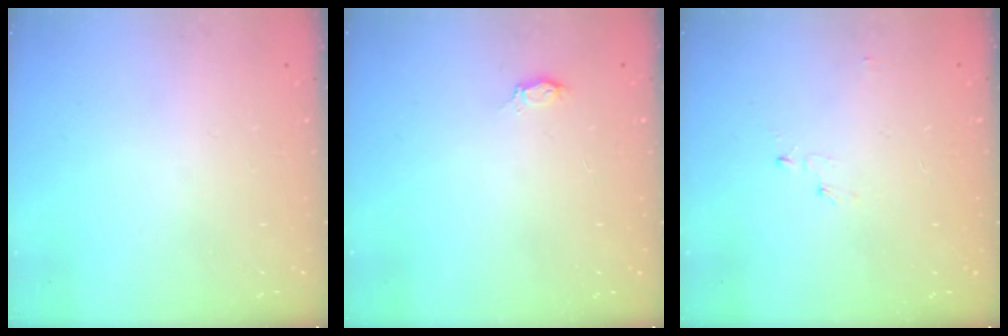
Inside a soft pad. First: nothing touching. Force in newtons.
{"total": 2.0, "press": 2.0, "slide": 0.3}
{"total": 2.8, "press": 2.8, "slide": 0.3}